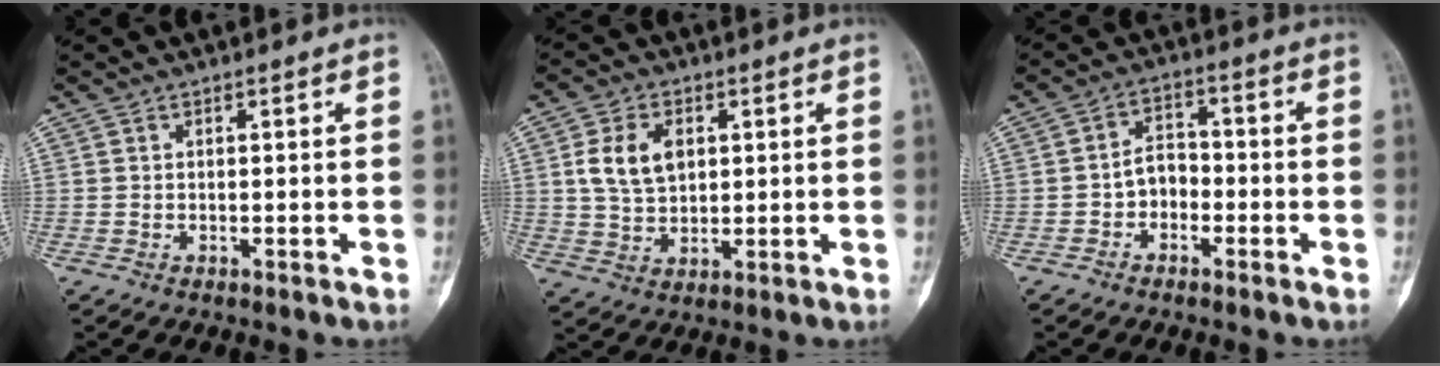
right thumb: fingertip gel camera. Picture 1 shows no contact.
{"total": 8.6, "force": [2.1, 5.8, 6.0], "torque": [-0.101, -0.003, 0.042]}
{"total": 4.8, "force": [-1.7, 3.6, 2.6], "torque": [-0.019, 0.024, -0.042]}